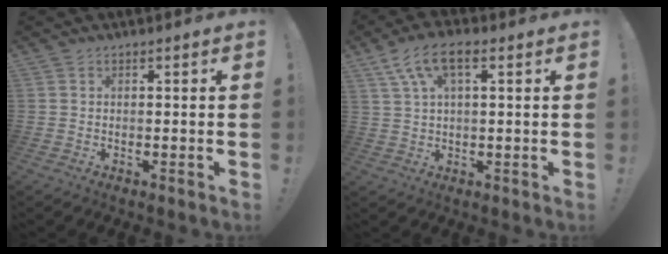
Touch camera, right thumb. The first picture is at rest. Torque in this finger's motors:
{"motor_torque": [0.08, -0.02, 0.54, 0.52, 0.25]}